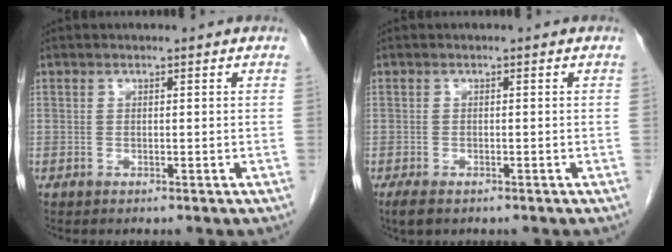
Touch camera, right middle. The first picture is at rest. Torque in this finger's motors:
{"motor_torque": [0.54, -0.17, -0.01, 0.03]}